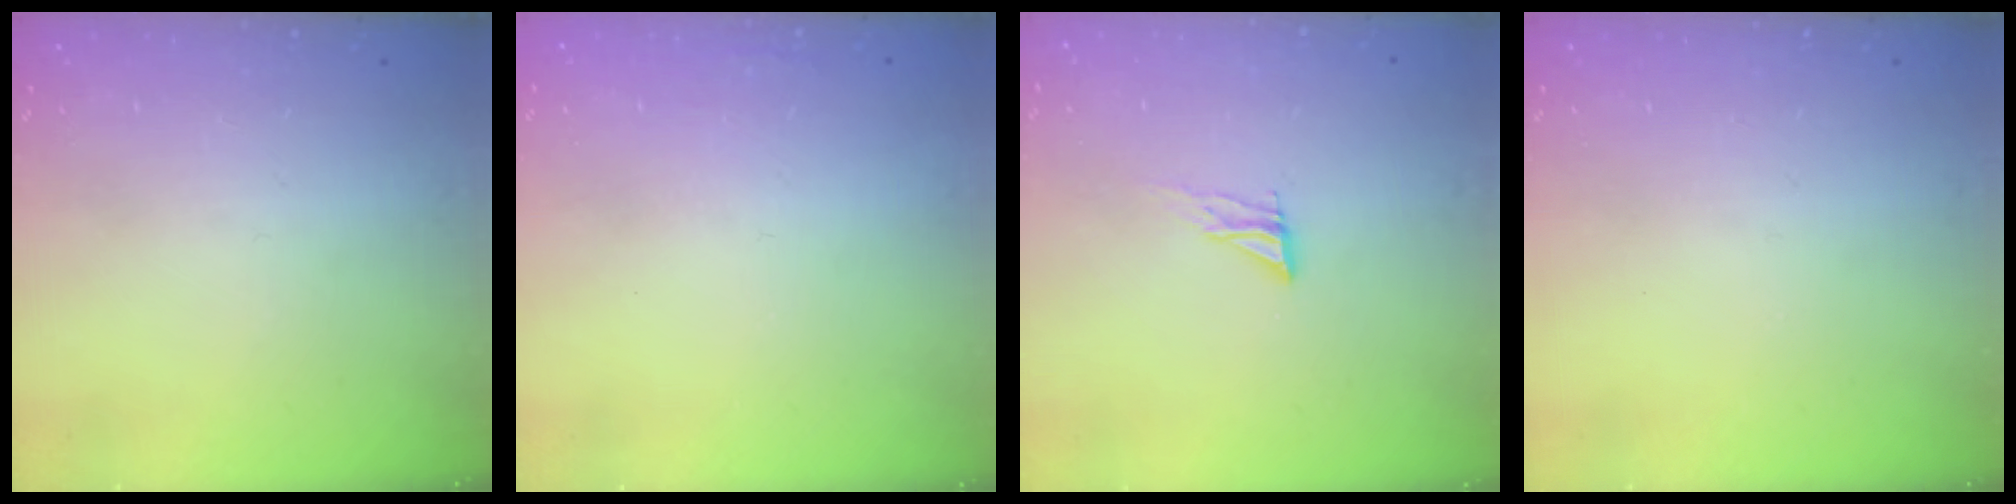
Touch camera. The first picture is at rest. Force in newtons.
{"total": 1.6, "press": 1.6, "slide": 0.1}
{"total": 6.3, "press": 6.3, "slide": 0.6}
{"total": 0.0}